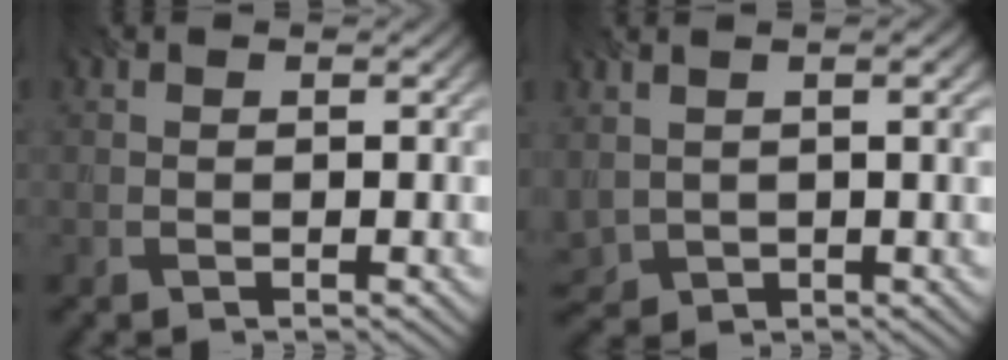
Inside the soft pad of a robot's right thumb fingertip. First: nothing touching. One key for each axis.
{"total": 4.6, "fx": 1.3, "fy": 2.8, "fz": 3.4, "tx": -0.089, "ty": -0.007, "tz": 0.029}